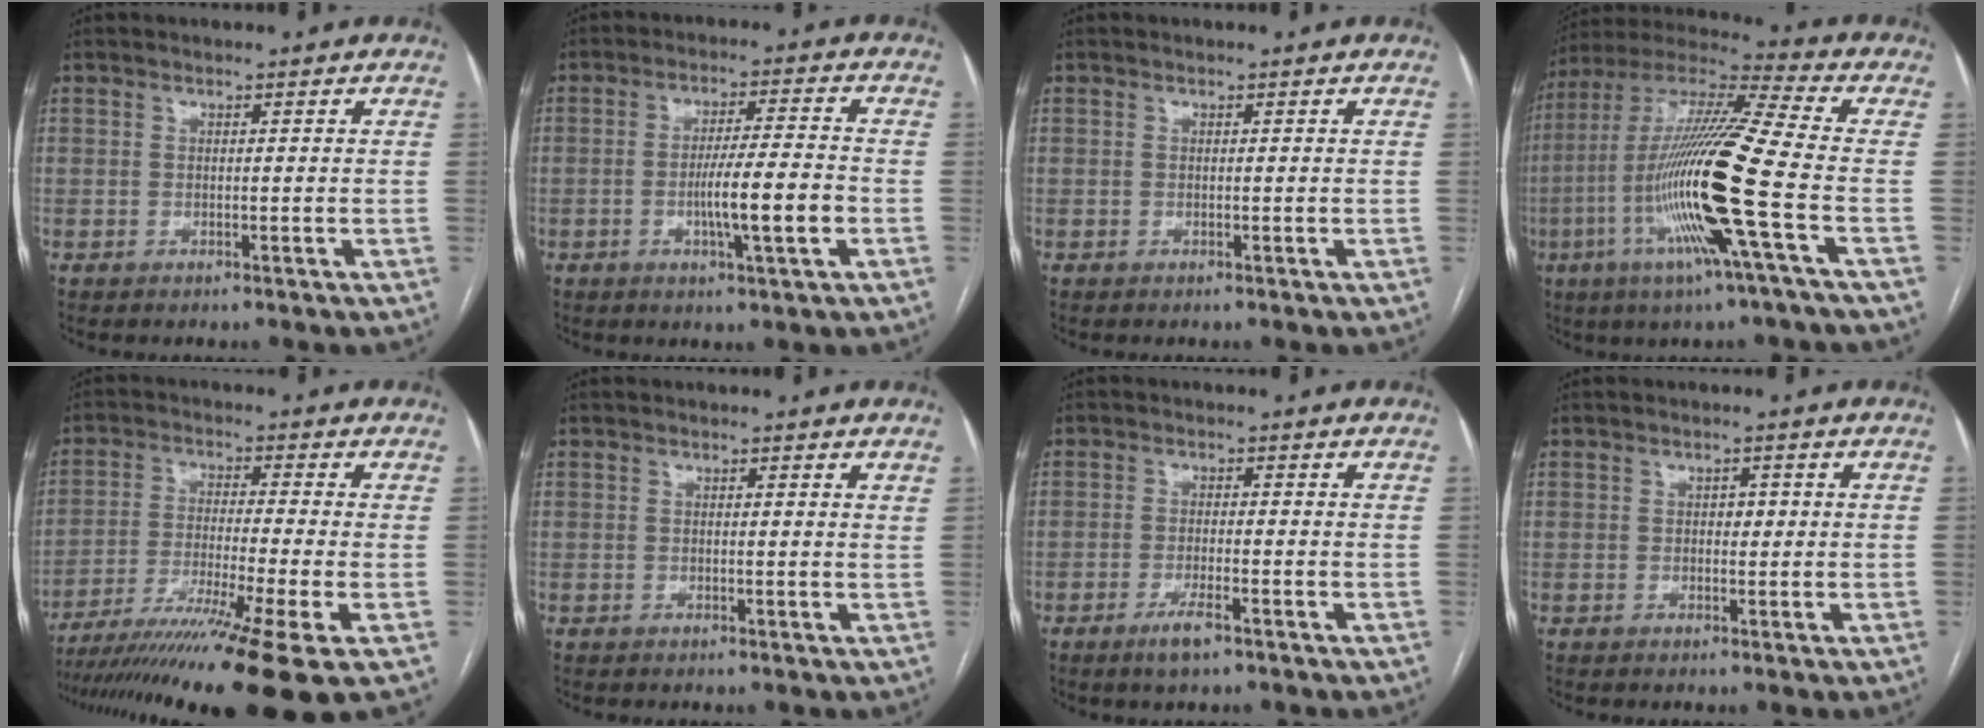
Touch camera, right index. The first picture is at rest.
{"total": 8.1, "force": [-2.2, 0.0, 7.8], "torque": [-0.133, -0.002, -0.036]}
{"total": 0.0}
{"total": 19.7, "force": [-5.4, -0.8, 18.9], "torque": [-0.393, -0.019, -0.115]}
{"total": 17.0, "force": [-12.0, -2.1, 11.9], "torque": [-0.176, -0.045, -0.199]}
{"total": 1.0, "force": [0.7, 0.2, 0.6], "torque": [-0.007, 0.000, 0.002]}
{"total": 3.4, "force": [-2.2, 0.4, 2.6], "torque": [-0.052, -0.005, -0.039]}
{"total": 1.5, "force": [0.2, 1.0, 1.2], "torque": [-0.013, 0.004, 0.001]}